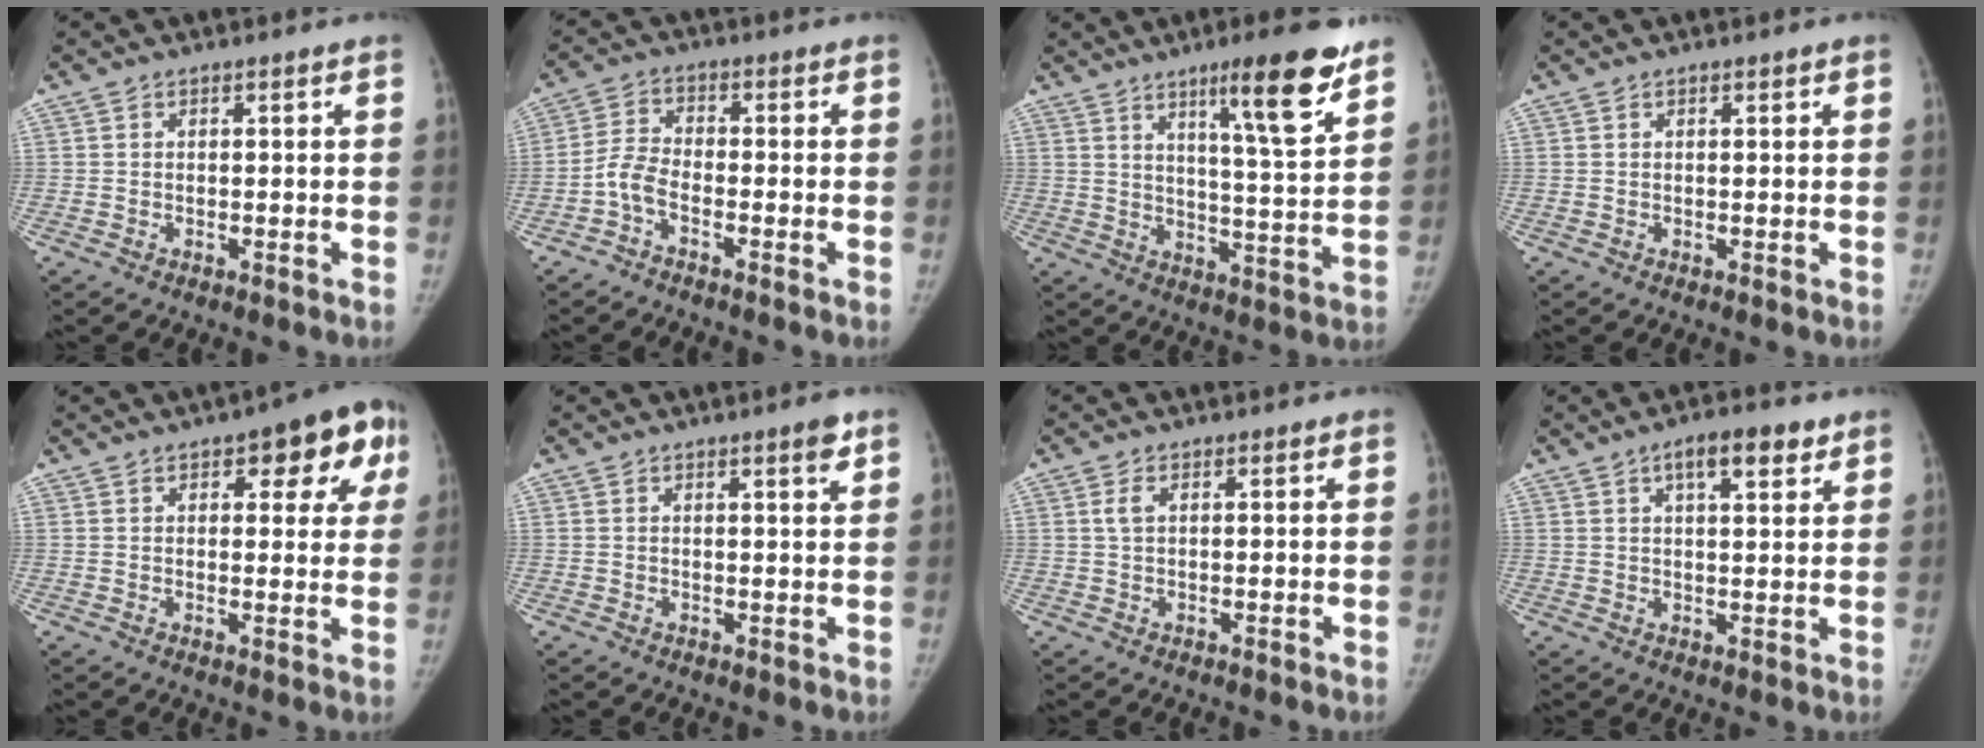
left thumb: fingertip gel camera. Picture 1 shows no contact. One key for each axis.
{"total": 4.3, "fx": -2.5, "fy": 1.9, "fz": 2.9, "tx": -0.062, "ty": 0.018, "tz": -0.059}
{"total": 14.4, "fx": 8.9, "fy": 1.7, "fz": 11.2, "tx": -0.150, "ty": -0.054, "tz": 0.136}
{"total": 0.6, "fx": 0.4, "fy": 0.2, "fz": 0.4, "tx": -0.006, "ty": 0.000, "tz": 0.004}
{"total": 11.7, "fx": 5.1, "fy": 5.1, "fz": 9.2, "tx": -0.063, "ty": 0.000, "tz": 0.053}
{"total": 2.5, "fx": 1.6, "fy": 0.4, "fz": 1.9, "tx": -0.024, "ty": -0.009, "tz": 0.021}
{"total": 2.4, "fx": 0.8, "fy": 1.3, "fz": 1.9, "tx": -0.041, "ty": 0.005, "tz": 0.017}
{"total": 7.3, "fx": 4.0, "fy": 2.7, "fz": 5.5, "tx": -0.066, "ty": -0.011, "tz": 0.058}